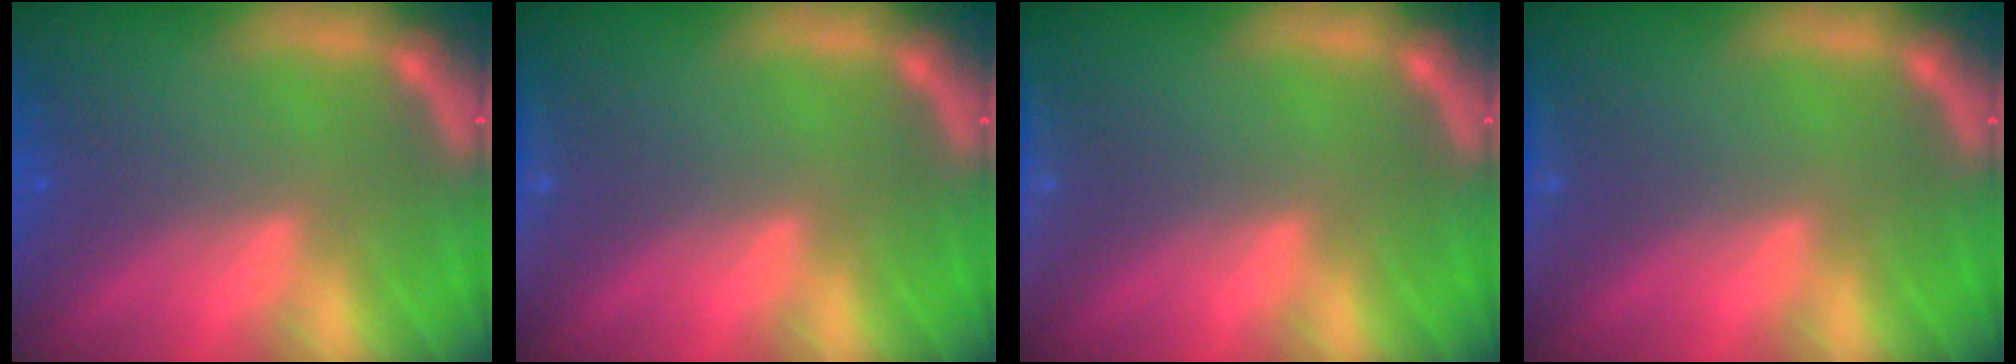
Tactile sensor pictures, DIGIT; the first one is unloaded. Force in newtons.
{"total": 1.9}
{"total": 3.5}
{"total": 1.9}